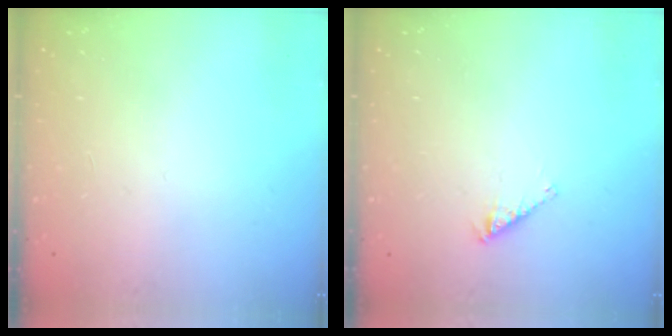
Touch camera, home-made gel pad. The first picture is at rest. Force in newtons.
{"total": 2.7, "press": 2.6, "slide": 0.4}